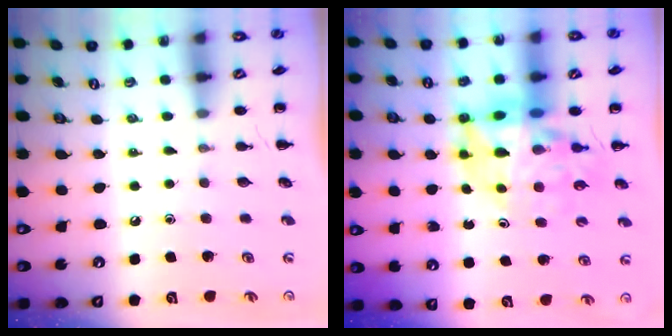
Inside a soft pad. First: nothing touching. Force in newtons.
{"total": 13.5, "press": 13.0, "slide": 3.8}